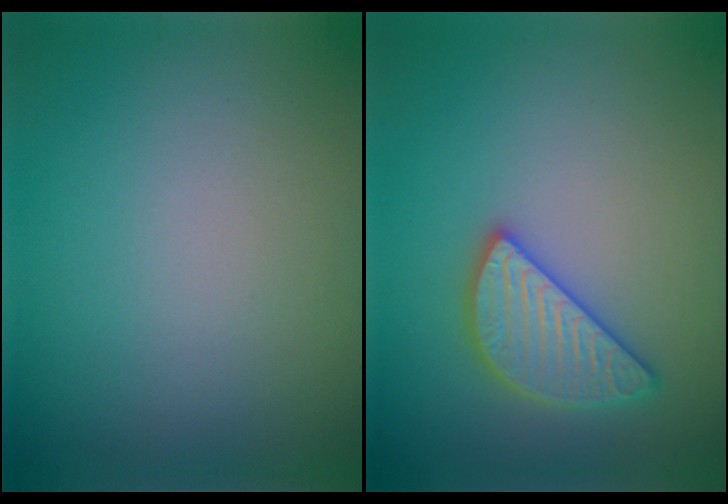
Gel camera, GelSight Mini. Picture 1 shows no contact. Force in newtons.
{"total": 3.8, "press": 3.7, "slide": 0.7}